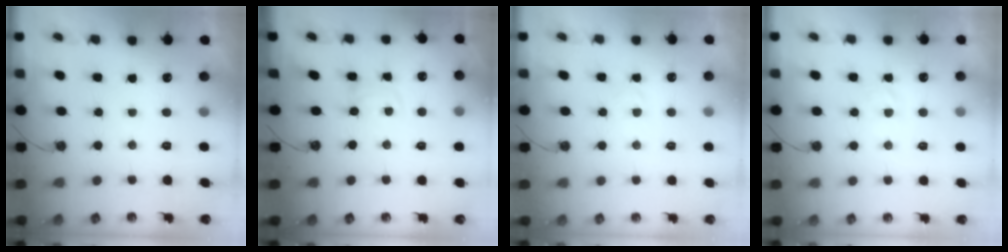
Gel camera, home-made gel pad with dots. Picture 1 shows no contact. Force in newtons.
{"total": 1.6, "press": 1.6, "slide": 0.2}
{"total": 2.9, "press": 2.8, "slide": 0.4}
{"total": 4.9, "press": 4.8, "slide": 0.6}